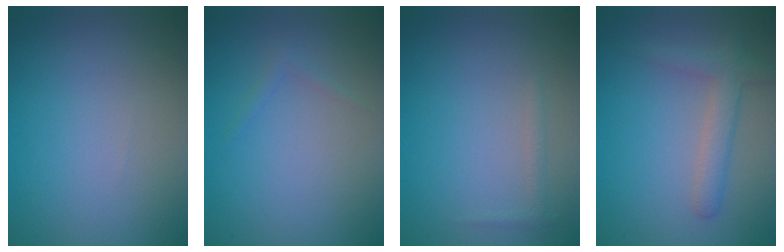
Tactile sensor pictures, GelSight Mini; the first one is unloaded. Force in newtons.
{"total": 0.7, "press": 0.7, "slide": 0.1}
{"total": 0.7, "press": 0.7, "slide": 0.0}
{"total": 2.6, "press": 2.6, "slide": 0.2}